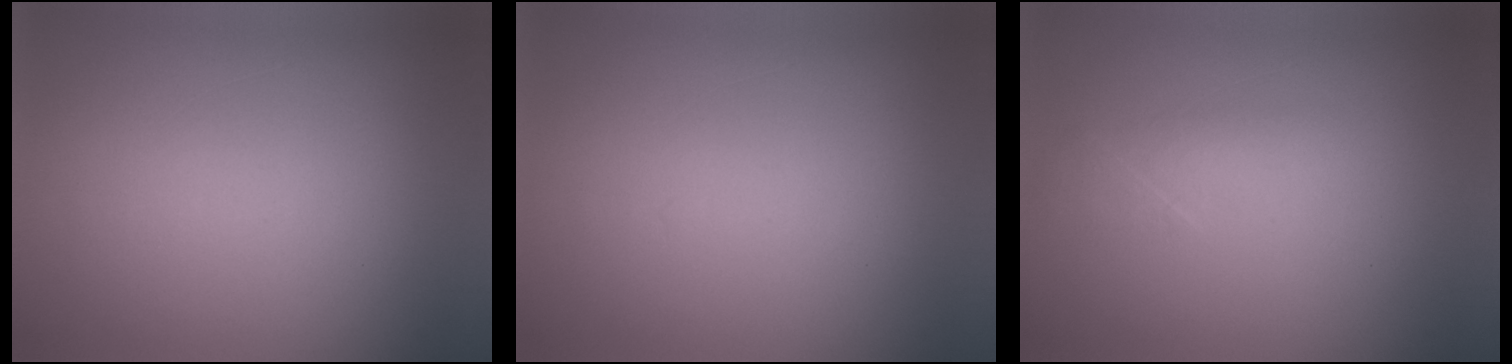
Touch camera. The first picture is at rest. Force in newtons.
{"total": 0.0}
{"total": 2.2}